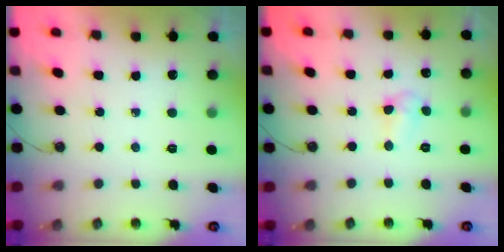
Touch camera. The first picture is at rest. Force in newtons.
{"total": 4.0, "press": 4.0, "slide": 0.6}